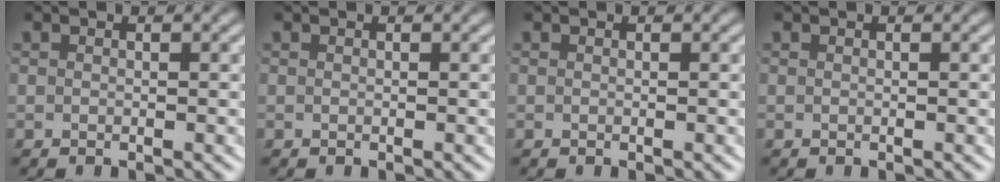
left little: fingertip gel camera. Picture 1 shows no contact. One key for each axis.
{"total": 0.0}
{"total": 0.0}
{"total": 0.0}